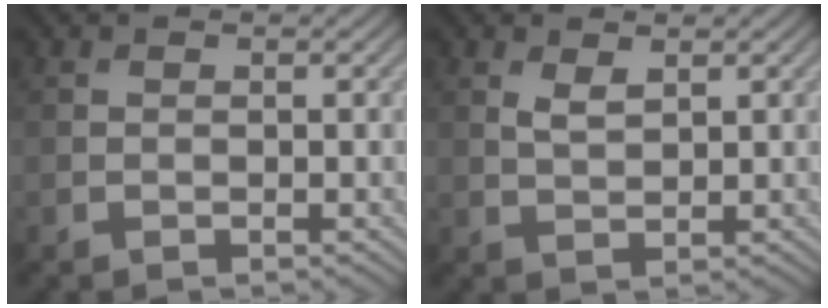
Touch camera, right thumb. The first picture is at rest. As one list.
[{"total": 2.0, "force": [1.1, 0.8, 1.4], "torque": [-0.034, -0.003, 0.026]}]